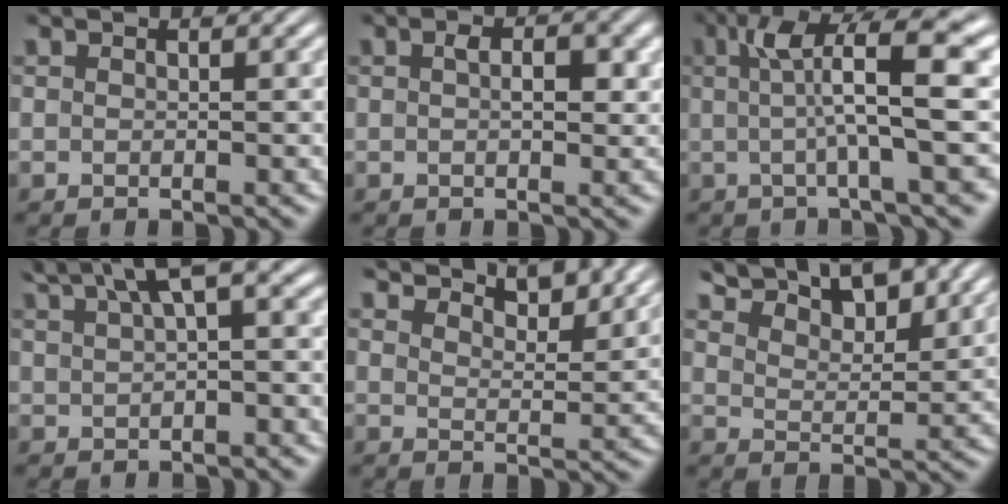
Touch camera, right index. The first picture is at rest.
{"total": 2.5, "force": [0.3, 0.9, 2.3], "torque": [-0.024, 0.002, -0.001]}
{"total": 9.0, "force": [1.9, 2.0, 8.6], "torque": [-0.116, 0.020, 0.023]}
{"total": 6.7, "force": [3.8, 2.1, 5.1], "torque": [-0.072, 0.023, 0.063]}
{"total": 5.6, "force": [5.1, 0.8, 2.3], "torque": [-0.029, -0.002, 0.082]}
{"total": 7.7, "force": [6.3, 2.5, 3.6], "torque": [-0.061, 0.008, 0.100]}